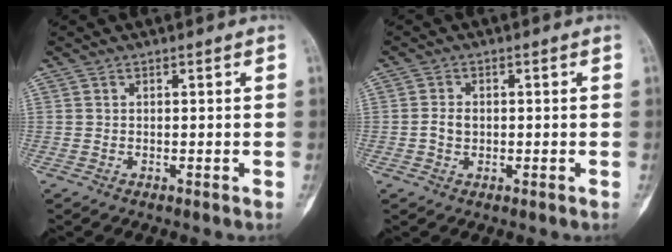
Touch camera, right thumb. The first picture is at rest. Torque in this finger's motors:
{"motor_torque": [0.39, 0.50, 0.18, -0.37, 0.09]}